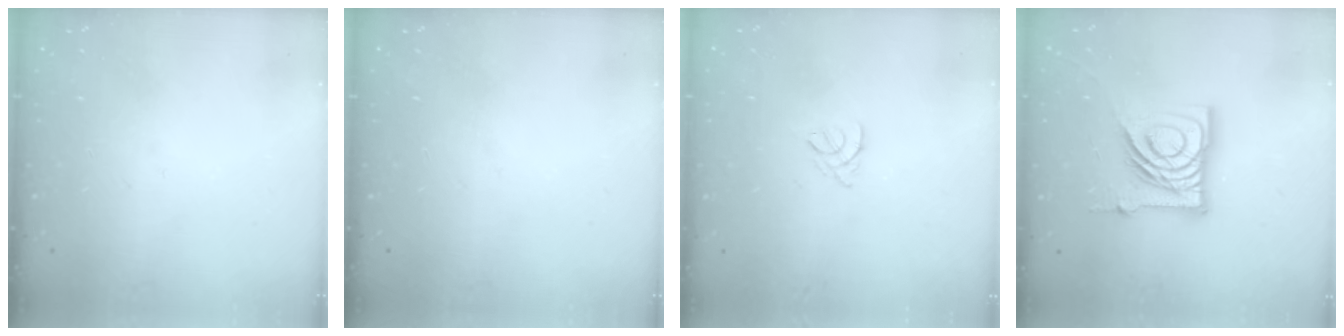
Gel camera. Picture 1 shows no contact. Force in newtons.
{"total": 0.0}
{"total": 2.0, "press": 1.9, "slide": 0.5}
{"total": 16.2, "press": 16.2, "slide": 1.7}